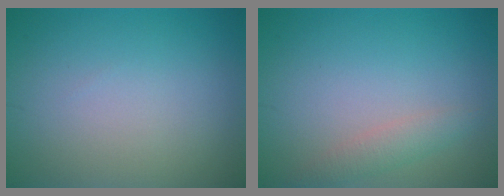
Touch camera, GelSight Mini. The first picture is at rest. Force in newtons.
{"total": 1.7, "press": 1.7, "slide": 0.1}